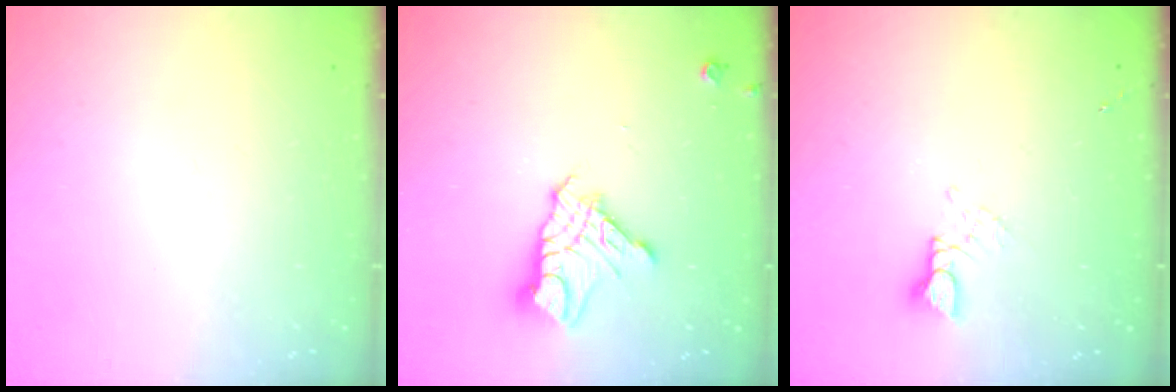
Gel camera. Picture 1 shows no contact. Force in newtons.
{"total": 12.2, "press": 12.2, "slide": 1.2}
{"total": 2.6, "press": 2.6, "slide": 0.1}